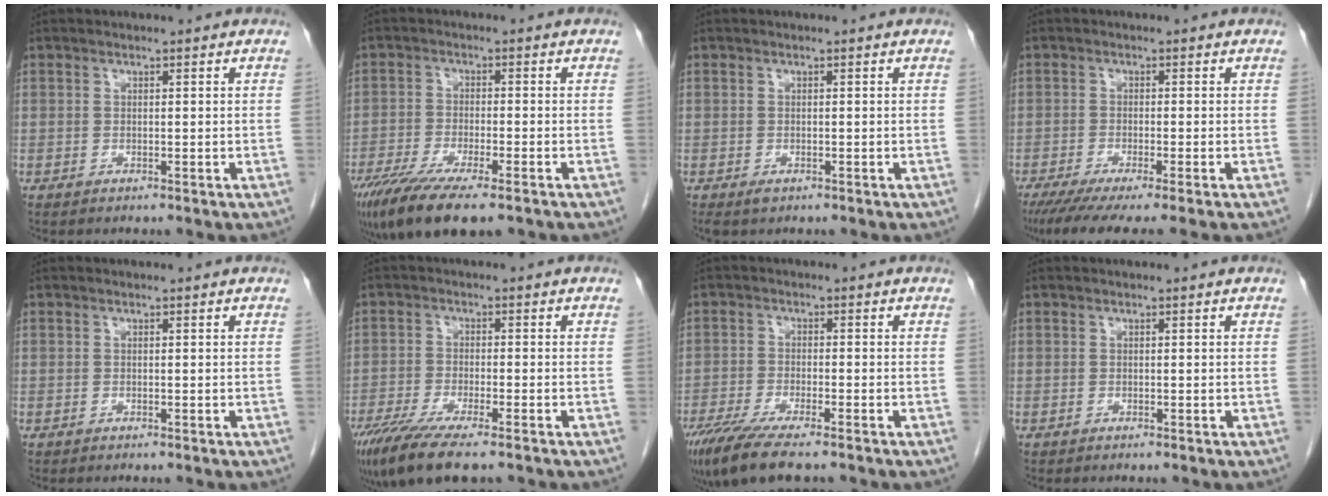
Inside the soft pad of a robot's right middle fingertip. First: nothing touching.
{"total": 12.7, "force": [-9.1, 2.4, 8.6], "torque": [-0.148, -0.029, -0.148]}
{"total": 1.2, "force": [-0.6, 0.6, 0.8], "torque": [-0.013, -0.001, -0.004]}
{"total": 8.6, "force": [-7.0, -0.4, 5.1], "torque": [-0.064, -0.024, -0.109]}
{"total": 0.0}
{"total": 10.4, "force": [-7.6, 1.6, 6.9], "torque": [-0.119, -0.023, -0.127]}
{"total": 10.1, "force": [-7.7, 1.5, 6.4], "torque": [-0.108, -0.023, -0.129]}
{"total": 0.0}